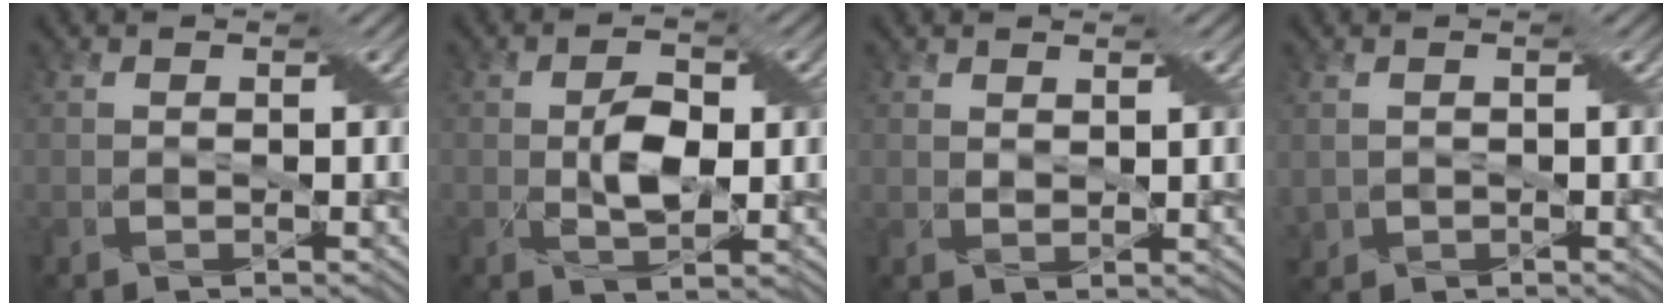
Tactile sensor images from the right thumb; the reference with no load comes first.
{"total": 4.3, "force": [0.1, 2.2, 3.7], "torque": [-0.075, -0.001, 0.004]}
{"total": 1.2, "force": [1.1, 0.5, 0.3], "torque": [-0.011, -0.003, 0.023]}
{"total": 1.7, "force": [-0.2, 1.6, 0.6], "torque": [-0.023, -0.009, -0.004]}